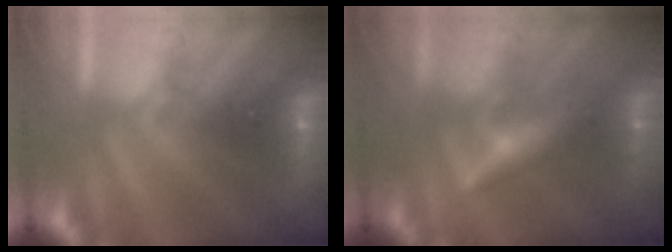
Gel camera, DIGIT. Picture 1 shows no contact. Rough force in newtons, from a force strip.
{"total": 2.5}